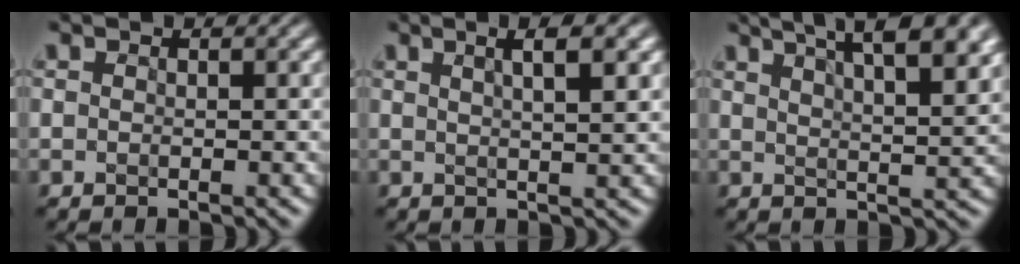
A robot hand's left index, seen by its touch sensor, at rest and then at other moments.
{"total": 4.0, "force": [2.0, 1.0, 3.3], "torque": [-0.016, 0.016, 0.011]}
{"total": 11.5, "force": [7.5, 4.0, 7.8], "torque": [-0.063, 0.045, 0.073]}